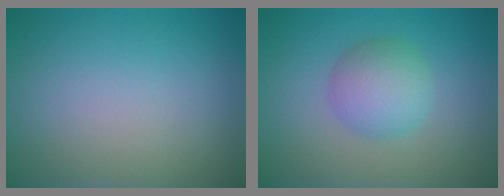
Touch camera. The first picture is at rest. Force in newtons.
{"total": 3.7, "press": 3.7, "slide": 0.0}